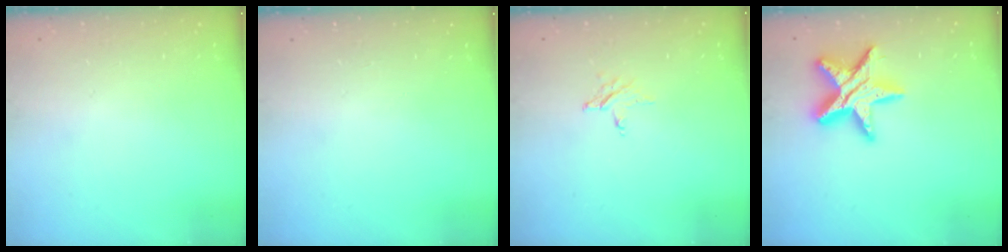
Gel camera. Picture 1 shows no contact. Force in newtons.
{"total": 0.0}
{"total": 3.1, "press": 3.1, "slide": 0.3}
{"total": 15.3, "press": 15.2, "slide": 1.5}